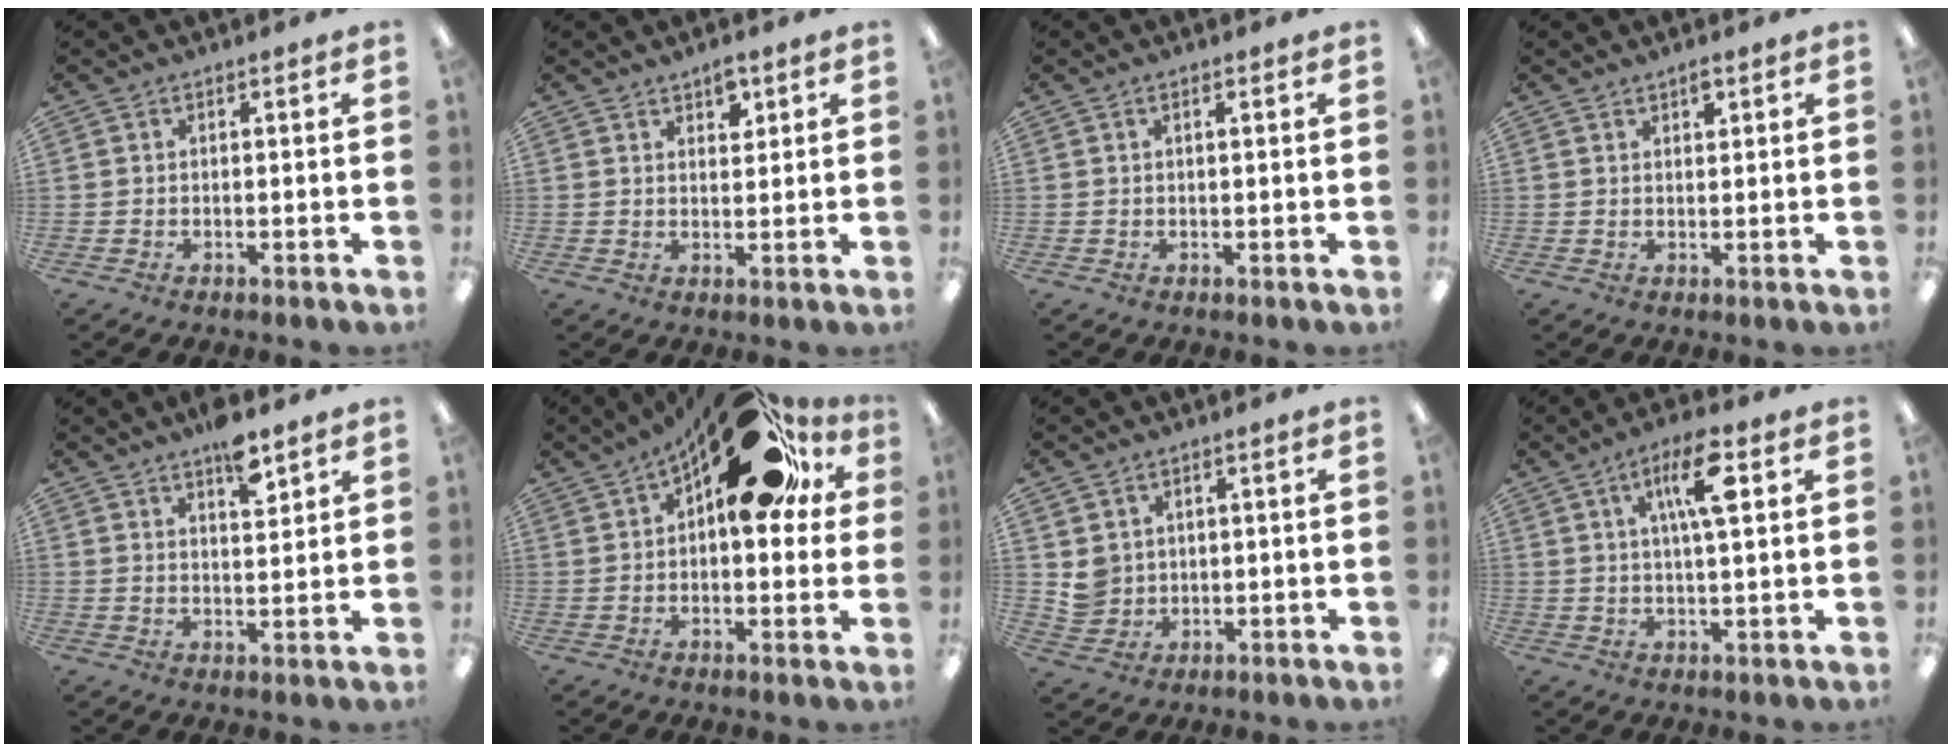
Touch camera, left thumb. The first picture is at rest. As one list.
[{"total": 3.9, "force": [2.6, 2.0, 2.0], "torque": [-0.012, -0.014, 0.040]}, {"total": 1.1, "force": [0.5, 0.3, 1.0], "torque": [-0.012, -0.001, 0.006]}, {"total": 2.0, "force": [1.5, 0.7, 1.1], "torque": [-0.007, -0.007, 0.023]}, {"total": 7.1, "force": [5.2, 2.4, 4.3], "torque": [-0.056, -0.033, 0.085]}, {"total": 21.8, "force": [10.0, 10.2, 16.4], "torque": [-0.219, -0.047, 0.164]}, {"total": 4.3, "force": [1.6, 4.0, 0.5], "torque": [-0.016, 0.002, 0.031]}, {"total": 10.4, "force": [4.0, 3.2, 9.1], "torque": [-0.150, -0.003, 0.061]}]